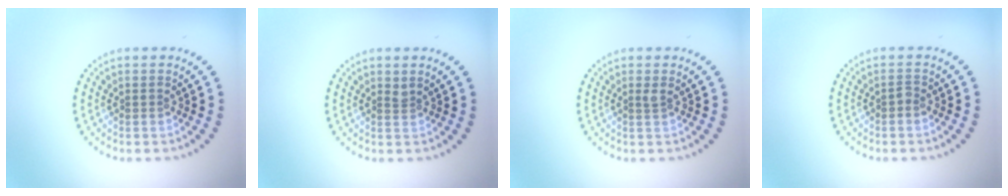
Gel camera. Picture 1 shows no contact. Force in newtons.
{"total": 0.7, "press": 0.5, "slide": 0.5}
{"total": 0.8, "press": 0.6, "slide": 0.5}
{"total": 0.6, "press": 0.5, "slide": 0.3}